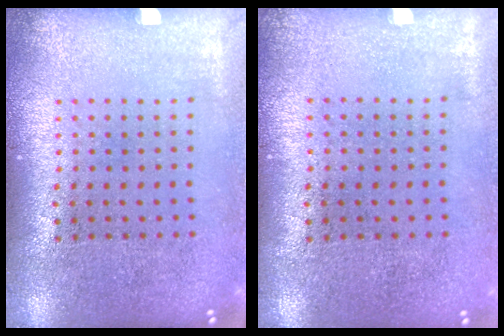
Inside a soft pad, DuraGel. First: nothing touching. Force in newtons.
{"total": 0.0}